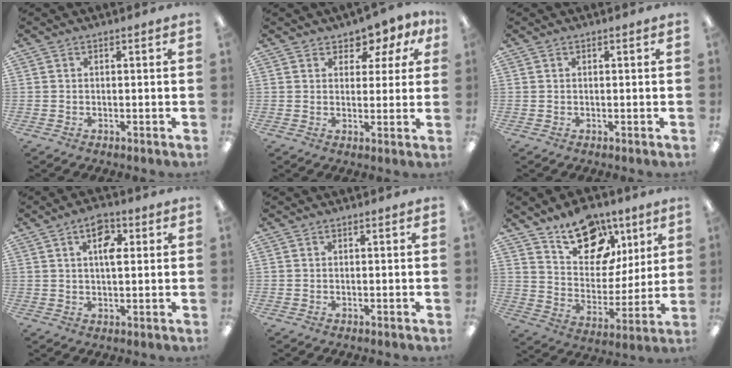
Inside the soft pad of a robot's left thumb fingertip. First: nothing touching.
{"total": 4.8, "force": [3.2, 3.3, 1.4], "torque": [-0.016, -0.016, 0.054]}
{"total": 0.0}
{"total": 6.5, "force": [2.8, 3.1, 4.9], "torque": [-0.072, -0.004, 0.041]}
{"total": 0.0}
{"total": 17.8, "force": [10.8, 11.2, 8.6], "torque": [-0.125, -0.056, 0.196]}